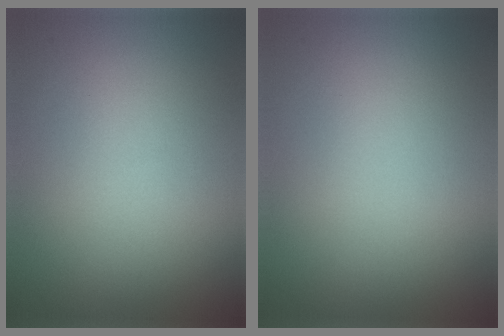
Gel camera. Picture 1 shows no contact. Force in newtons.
{"total": 0.0}